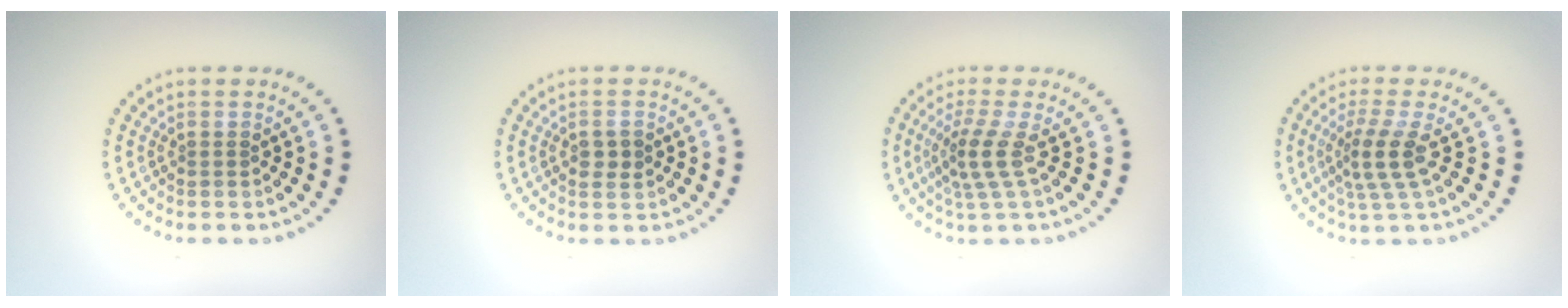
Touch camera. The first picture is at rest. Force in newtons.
{"total": 1.6, "press": 1.6, "slide": 0.1}
{"total": 3.0, "press": 2.2, "slide": 2.0}
{"total": 3.3, "press": 2.5, "slide": 2.1}